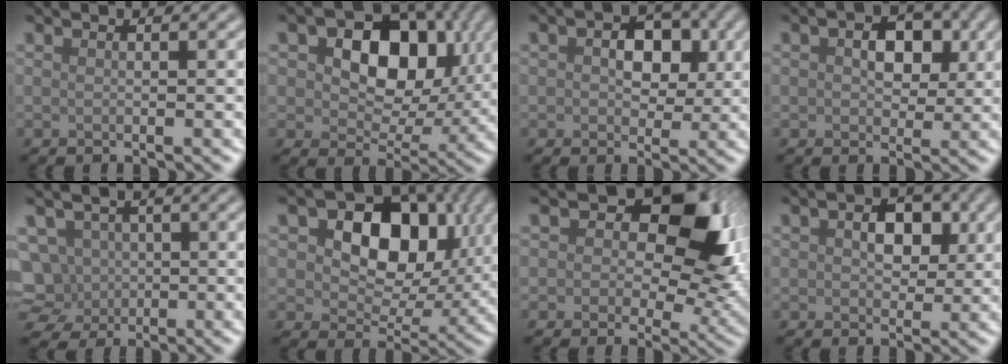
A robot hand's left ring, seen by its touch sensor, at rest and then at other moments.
{"total": 9.4, "force": [2.4, 6.3, 6.5], "torque": [-0.112, 0.003, 0.041]}
{"total": 3.7, "force": [0.5, 2.6, 2.6], "torque": [-0.045, 0.003, 0.008]}
{"total": 3.0, "force": [0.5, 2.1, 2.0], "torque": [-0.042, 0.004, 0.011]}
{"total": 5.6, "force": [-0.9, 5.2, 1.8], "torque": [-0.049, 0.013, -0.019]}
{"total": 10.0, "force": [2.7, 6.7, 6.9], "torque": [-0.110, 0.005, 0.044]}
{"total": 9.5, "force": [2.7, 6.0, 6.8], "torque": [-0.087, -0.004, 0.046]}
{"total": 2.6, "force": [0.4, 1.9, 1.8], "torque": [-0.039, 0.004, 0.010]}